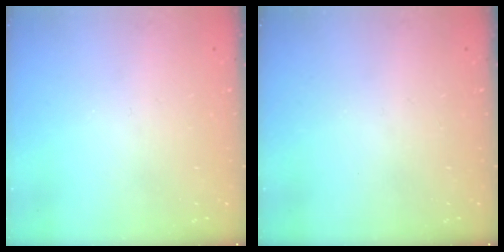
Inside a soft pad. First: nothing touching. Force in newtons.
{"total": 0.0}